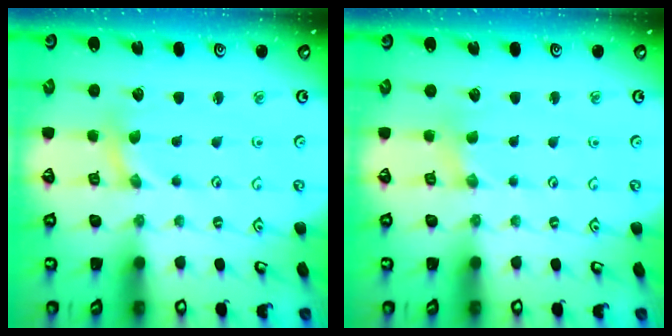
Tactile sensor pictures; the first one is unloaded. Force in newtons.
{"total": 2.1, "press": 2.0, "slide": 0.4}